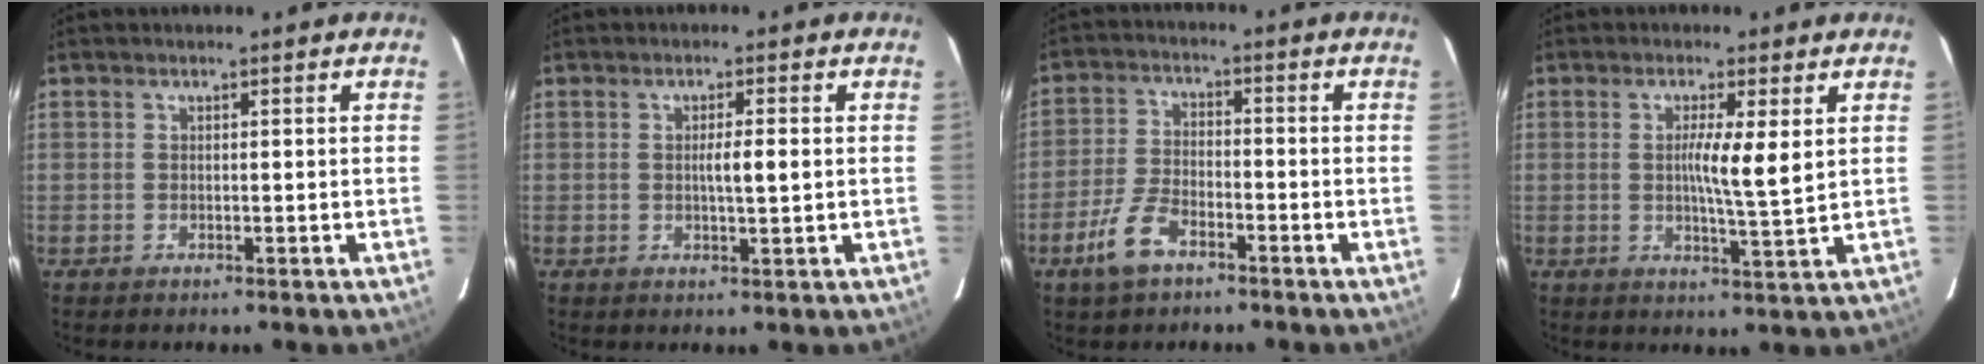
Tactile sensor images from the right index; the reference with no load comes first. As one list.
[{"total": 3.0, "force": [0.1, 0.1, 3.0], "torque": [-0.052, -0.001, 0.001]}, {"total": 6.8, "force": [-4.0, 3.0, 4.5], "torque": [-0.105, -0.003, -0.077]}, {"total": 5.8, "force": [1.2, -0.2, 5.6], "torque": [-0.096, -0.010, 0.018]}]